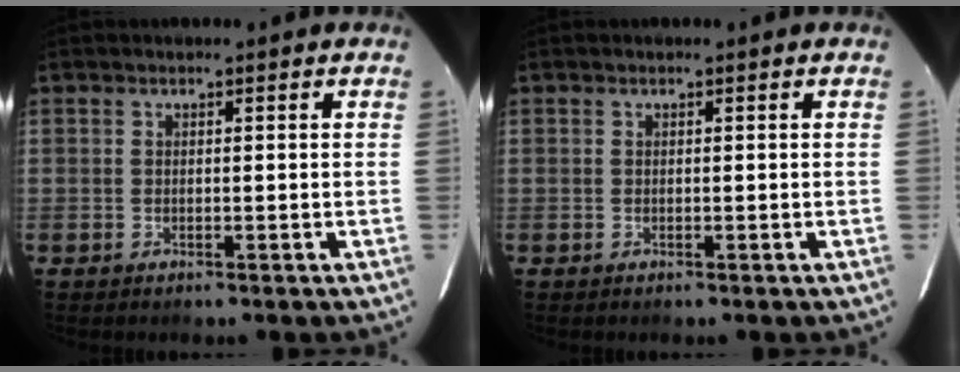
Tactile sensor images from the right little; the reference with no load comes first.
{"total": 0.0}